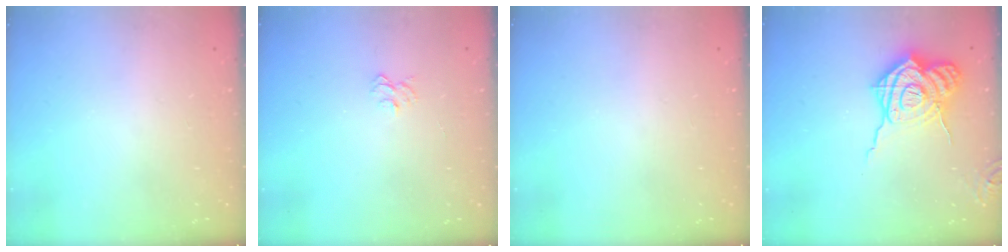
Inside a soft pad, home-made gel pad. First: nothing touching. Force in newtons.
{"total": 3.9, "press": 3.8, "slide": 0.3}
{"total": 0.0}
{"total": 19.2, "press": 19.1, "slide": 2.4}